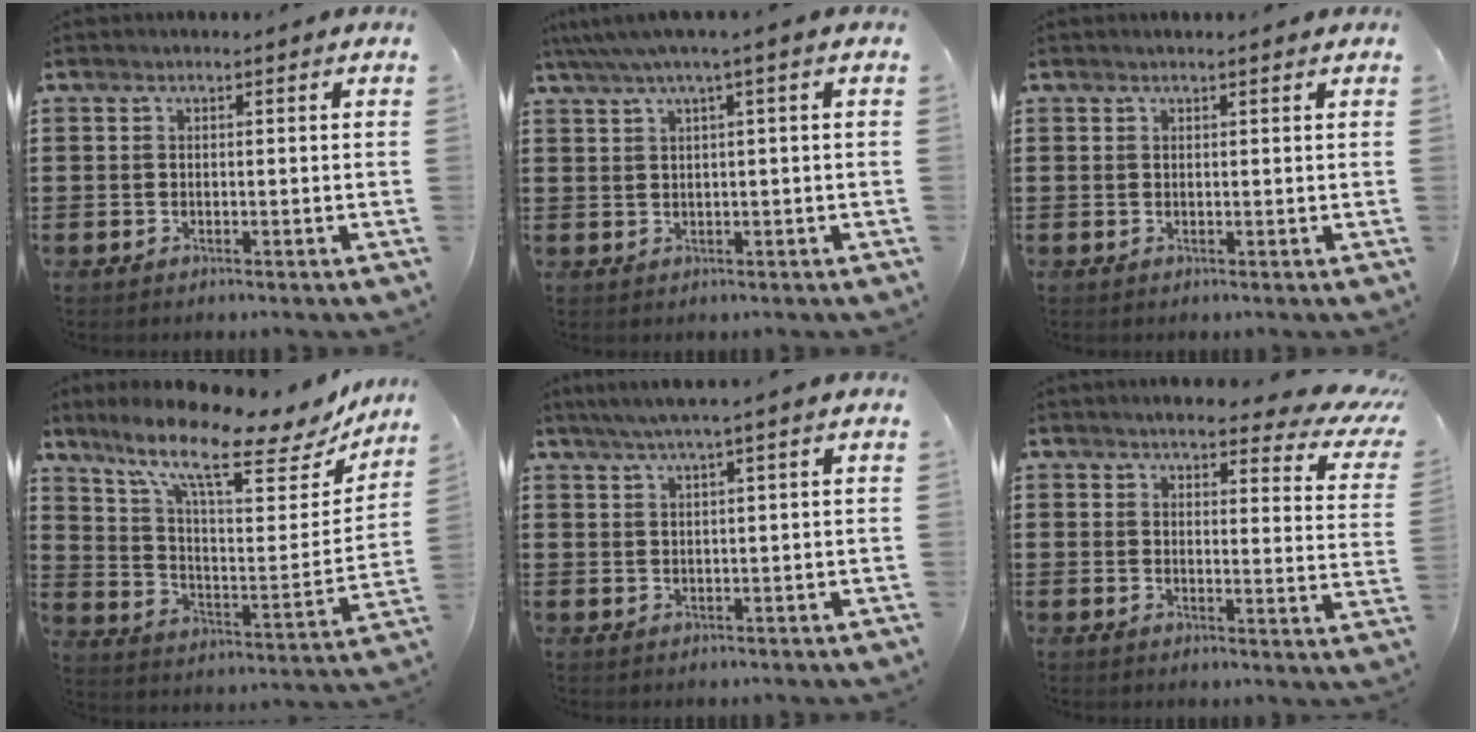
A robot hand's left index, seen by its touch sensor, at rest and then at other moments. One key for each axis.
{"total": 2.3, "fx": 0.5, "fy": -0.2, "fz": 2.3, "tx": -0.042, "ty": -0.003, "tz": 0.007}
{"total": 0.6, "fx": 0.5, "fy": 0.1, "fz": 0.4, "tx": -0.009, "ty": 0.000, "tz": 0.010}
{"total": 12.6, "fx": 9.3, "fy": 2.7, "fz": 8.1, "tx": -0.170, "ty": -0.058, "tz": 0.150}
{"total": 2.5, "fx": 1.6, "fy": -0.4, "fz": 1.9, "tx": -0.038, "ty": 0.001, "tz": 0.028}
{"total": 5.4, "fx": 4.4, "fy": 0.9, "fz": 3.0, "tx": -0.061, "ty": -0.024, "tz": 0.072}